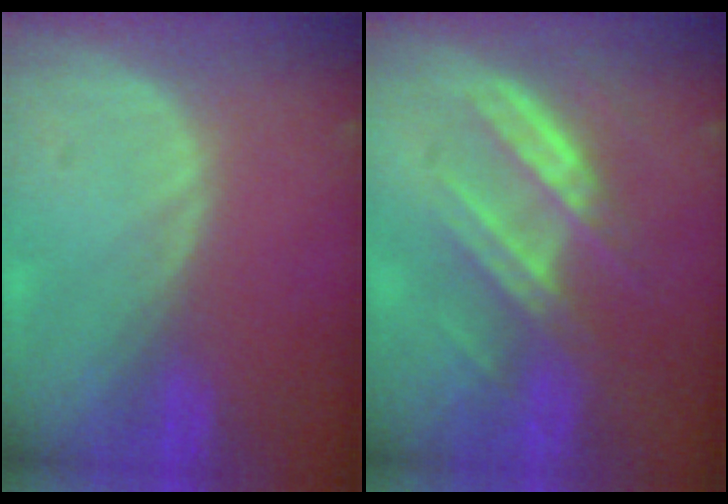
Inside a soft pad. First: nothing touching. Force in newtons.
{"total": 6.8, "press": 6.7, "slide": 1.0}